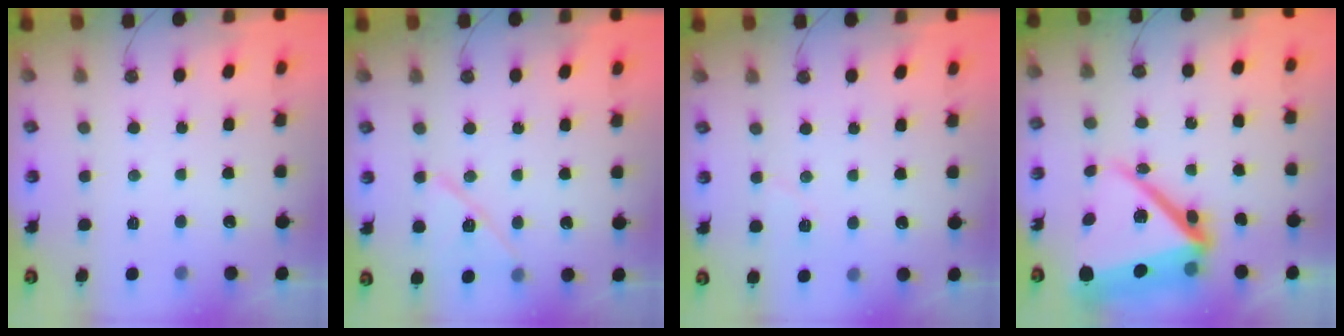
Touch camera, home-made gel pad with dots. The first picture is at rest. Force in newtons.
{"total": 12.1, "press": 12.1, "slide": 0.8}
{"total": 5.8, "press": 5.2, "slide": 2.5}
{"total": 22.4, "press": 22.3, "slide": 2.0}